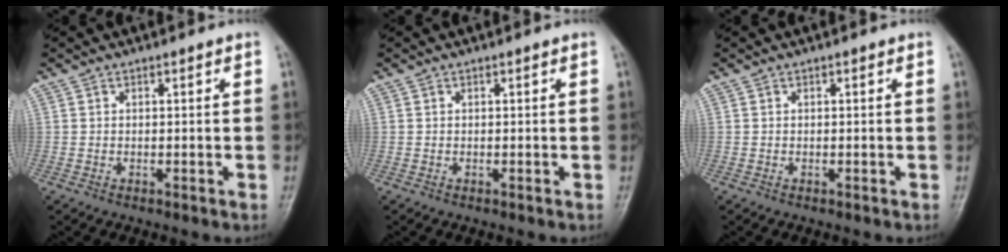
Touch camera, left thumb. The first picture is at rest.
{"total": 0.0}
{"total": 0.0}